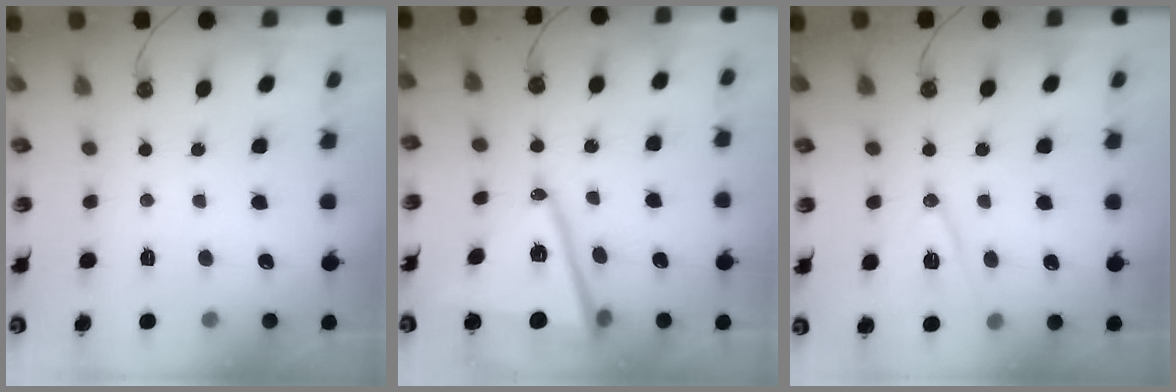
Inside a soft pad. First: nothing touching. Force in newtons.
{"total": 15.0, "press": 14.9, "slide": 1.8}
{"total": 11.2, "press": 10.7, "slide": 3.4}